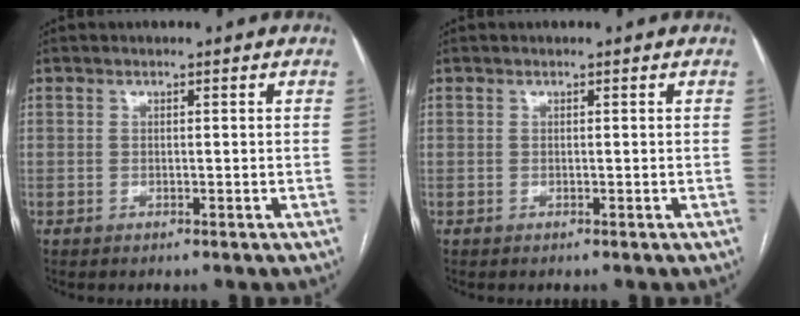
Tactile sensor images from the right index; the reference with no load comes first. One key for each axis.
{"total": 0.0}